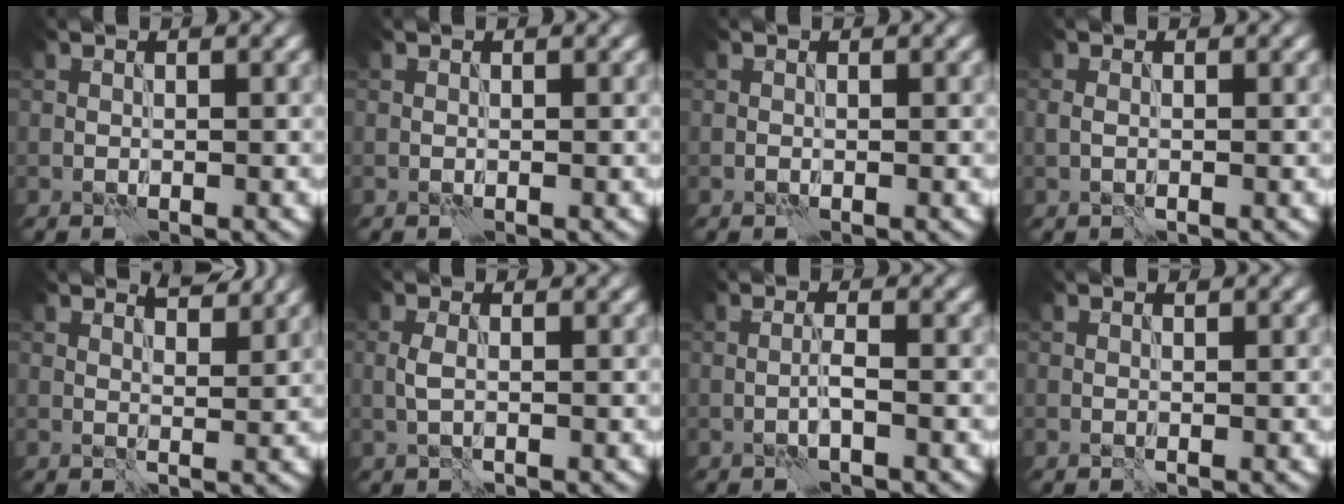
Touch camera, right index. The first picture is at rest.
{"total": 0.0}
{"total": 0.0}
{"total": 1.0, "force": [0.1, 0.6, 0.8], "torque": [-0.017, -0.003, 0.003]}
{"total": 2.6, "force": [2.3, 0.5, 1.2], "torque": [-0.017, -0.008, 0.036]}
{"total": 1.2, "force": [0.0, 0.4, 1.2], "torque": [-0.027, 0.001, -0.001]}
{"total": 1.3, "force": [-0.7, -0.1, 1.1], "torque": [-0.021, 0.004, -0.015]}
{"total": 0.0}